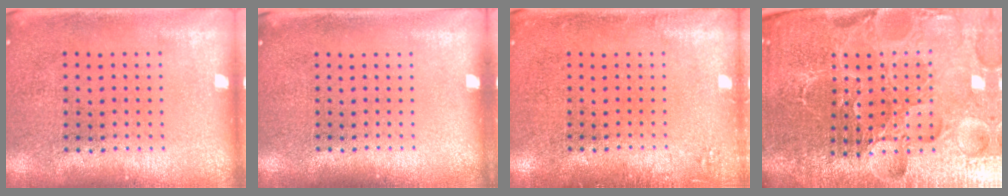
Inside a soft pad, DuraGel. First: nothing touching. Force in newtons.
{"total": 0.0}
{"total": 1.3, "press": 1.2, "slide": 0.3}
{"total": 6.1, "press": 5.6, "slide": 2.4}